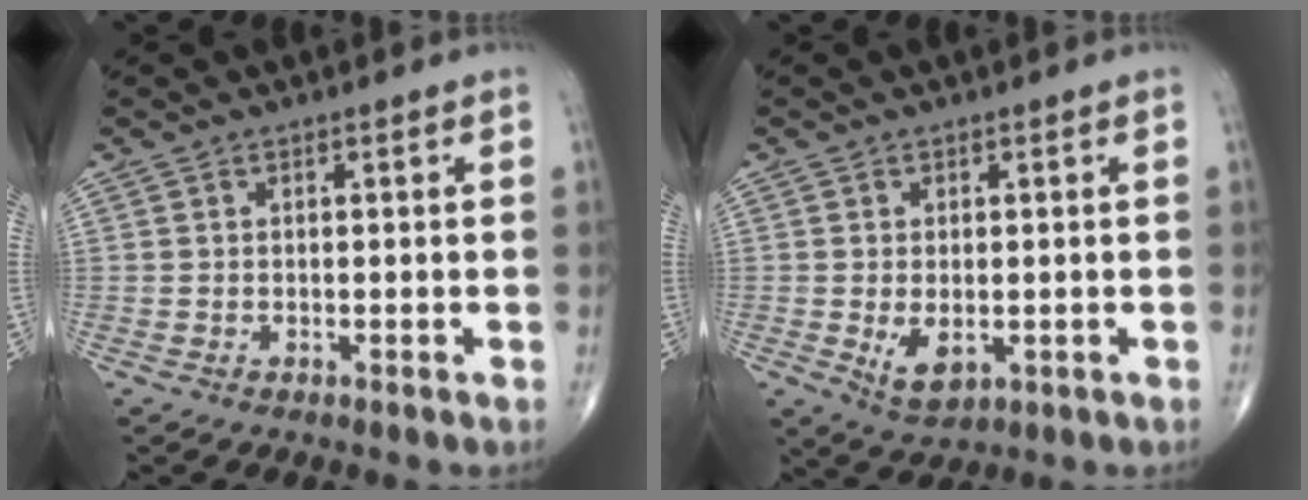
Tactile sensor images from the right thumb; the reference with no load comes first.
{"total": 5.0, "force": [-0.8, 2.9, 4.0], "torque": [-0.063, -0.011, -0.003]}